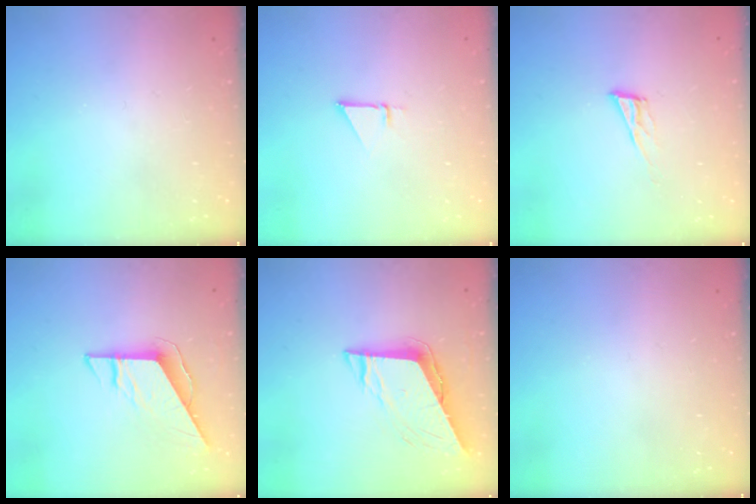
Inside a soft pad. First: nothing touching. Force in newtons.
{"total": 1.4, "press": 1.4, "slide": 0.0}
{"total": 8.7, "press": 8.3, "slide": 2.6}
{"total": 8.1, "press": 8.1, "slide": 0.4}
{"total": 8.3, "press": 8.2, "slide": 0.4}
{"total": 0.0}